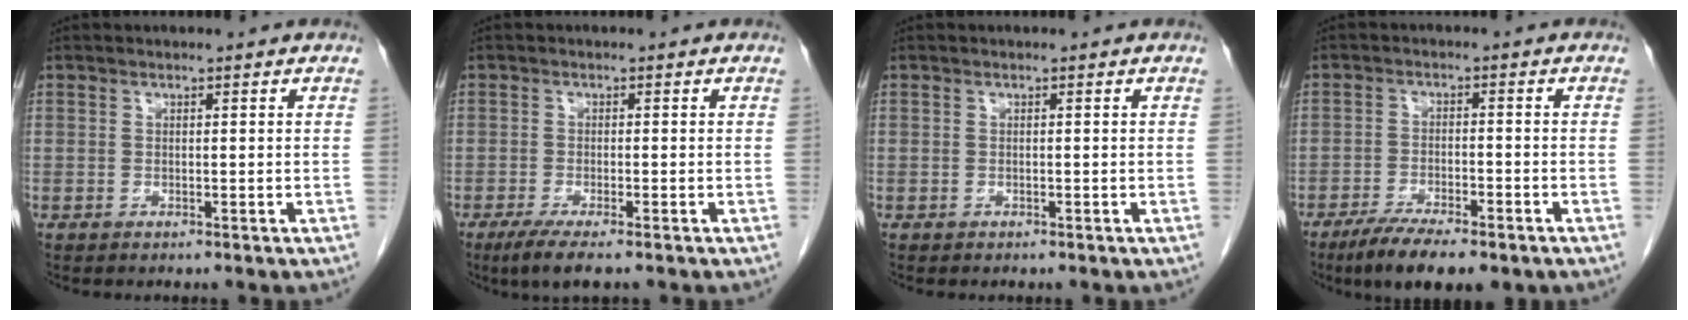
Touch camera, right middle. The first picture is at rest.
{"total": 4.2, "force": [-2.9, 0.4, 3.1], "torque": [-0.059, -0.013, -0.049]}
{"total": 0.0}
{"total": 9.2, "force": [-6.6, 2.4, 6.0], "torque": [-0.095, -0.015, -0.101]}